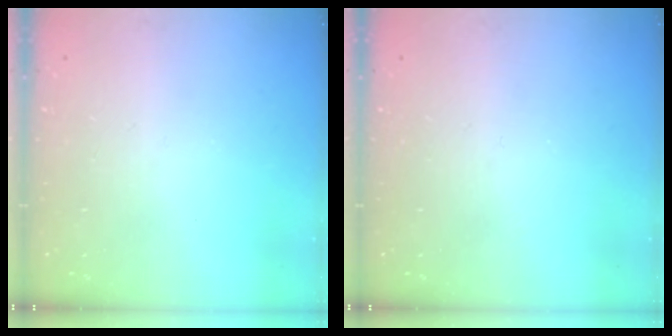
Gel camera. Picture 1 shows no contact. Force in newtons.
{"total": 0.0}